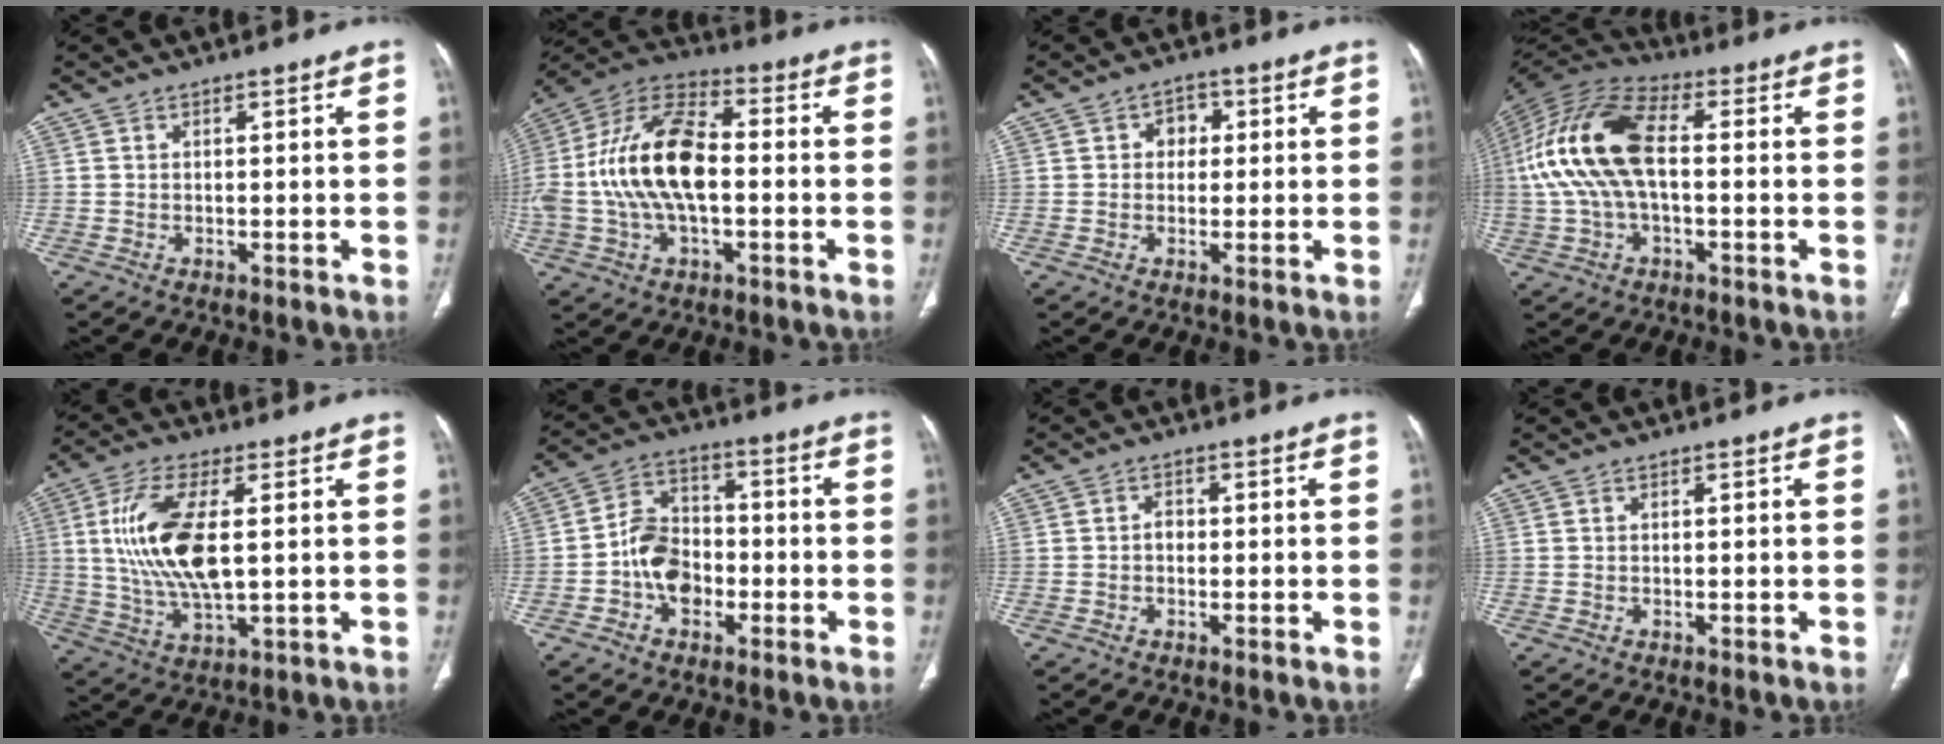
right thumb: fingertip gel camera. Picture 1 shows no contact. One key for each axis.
{"total": 20.0, "fx": -0.9, "fy": 10.4, "fz": 17.1, "tx": -0.356, "ty": 0.032, "tz": -0.021}
{"total": 3.5, "fx": 0.6, "fy": 2.9, "fz": 1.8, "tx": -0.003, "ty": 0.005, "tz": 0.003}
{"total": 17.5, "fx": 0.6, "fy": 8.8, "fz": 15.1, "tx": -0.323, "ty": 0.034, "tz": 0.007}
{"total": 14.8, "fx": 1.9, "fy": 5.9, "fz": 13.5, "tx": -0.284, "ty": -0.009, "tz": 0.043}
{"total": 9.5, "fx": -2.6, "fy": 7.1, "fz": 5.8, "tx": -0.078, "ty": 0.034, "tz": -0.057}
{"total": 1.4, "fx": -0.2, "fy": 1.1, "fz": 0.9, "tx": -0.007, "ty": 0.005, "tz": -0.008}
{"total": 0.0}